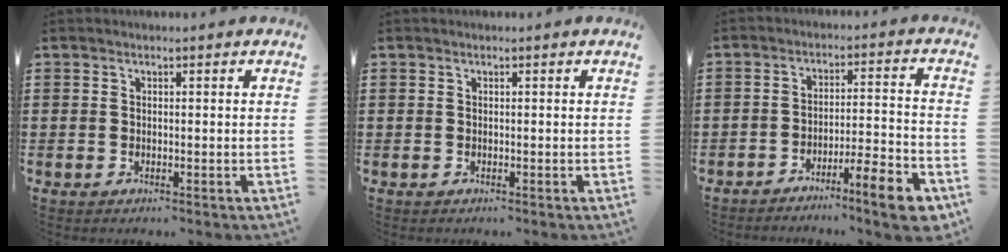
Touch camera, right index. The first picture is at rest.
{"total": 0.0}
{"total": 8.0, "force": [-6.5, 0.5, 4.7], "torque": [-0.069, 0.006, -0.118]}